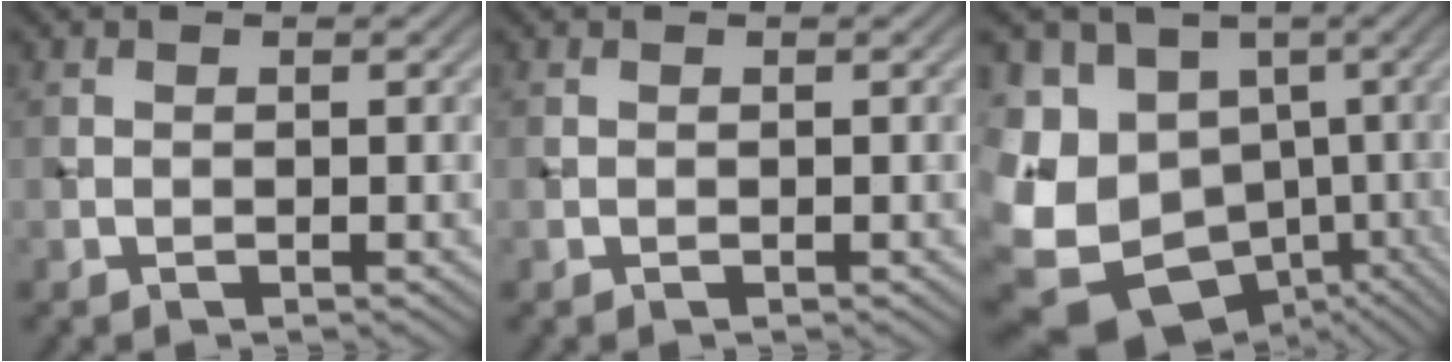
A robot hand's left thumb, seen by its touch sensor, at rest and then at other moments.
{"total": 0.0}
{"total": 17.8, "force": [-6.4, 14.4, 8.3], "torque": [-0.248, -0.039, -0.084]}